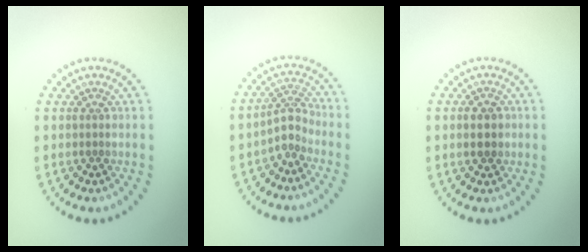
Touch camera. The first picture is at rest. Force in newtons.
{"total": 2.2, "press": 1.6, "slide": 1.6}
{"total": 2.7, "press": 2.7, "slide": 0.2}